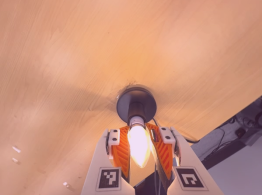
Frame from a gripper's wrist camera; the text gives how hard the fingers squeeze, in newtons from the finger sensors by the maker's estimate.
{"total": 24.5, "left": 21.4, "right": 27.6}